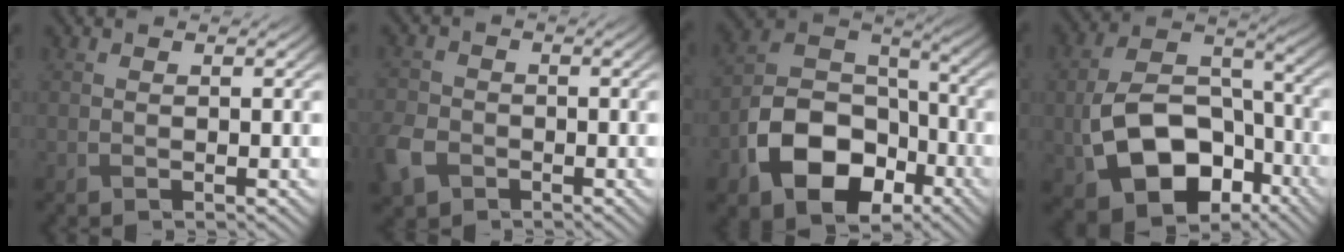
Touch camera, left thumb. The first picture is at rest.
{"total": 5.3, "force": [-2.7, 3.8, 2.5], "torque": [-0.074, -0.010, -0.063]}
{"total": 12.8, "force": [-5.7, 8.5, 7.8], "torque": [-0.163, -0.022, -0.115]}
{"total": 14.0, "force": [-4.8, 9.2, 9.4], "torque": [-0.196, -0.030, -0.082]}